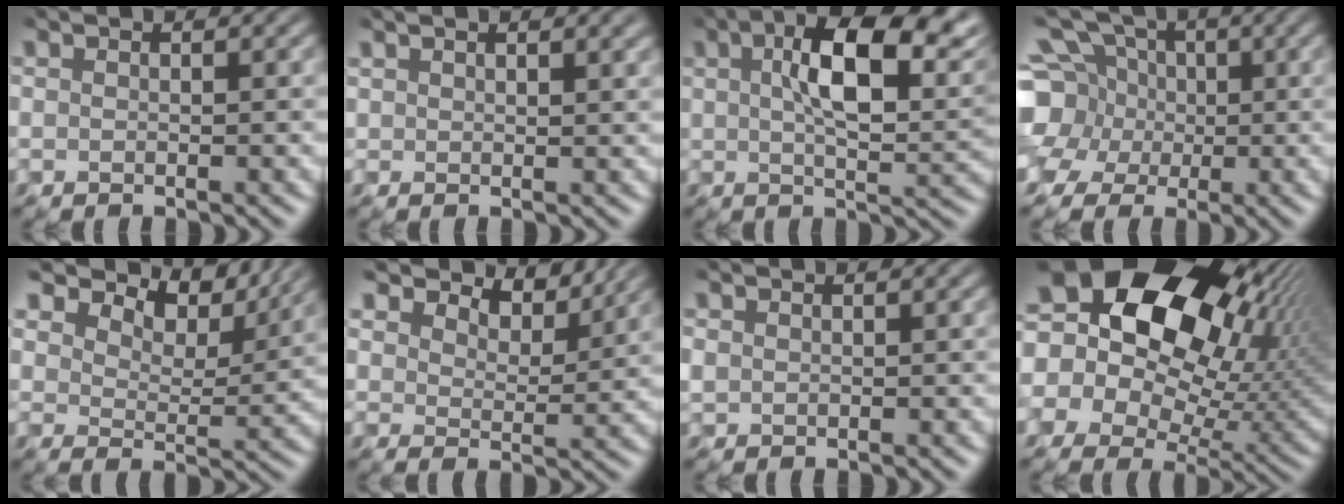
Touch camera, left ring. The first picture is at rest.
{"total": 2.5, "force": [1.7, 0.6, 1.7], "torque": [-0.017, 0.004, 0.030]}
{"total": 10.8, "force": [3.8, 4.1, 9.2], "torque": [-0.150, 0.007, 0.054]}
{"total": 12.6, "force": [2.2, 10.8, 6.2], "torque": [-0.146, 0.030, 0.000]}
{"total": 10.2, "force": [8.2, 4.0, 4.5], "torque": [-0.080, -0.008, 0.112]}
{"total": 6.8, "force": [6.0, 2.3, 2.5], "torque": [-0.050, -0.005, 0.092]}
{"total": 0.5, "force": [0.2, 0.5, 0.2], "torque": [-0.003, -0.001, 0.004]}
{"total": 21.6, "force": [9.2, 14.3, 13.2], "torque": [-0.215, 0.053, 0.151]}